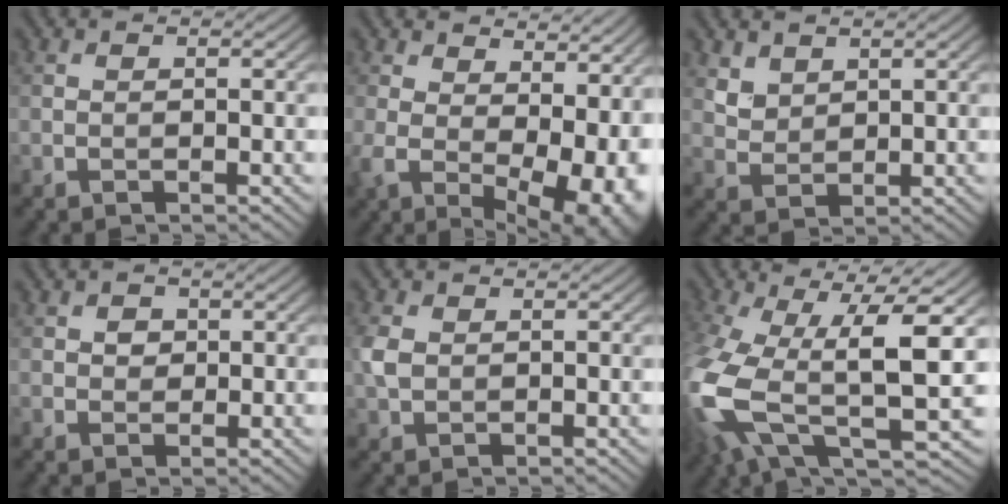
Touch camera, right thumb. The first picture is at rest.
{"total": 15.5, "force": [1.9, 8.8, 12.7], "torque": [-0.187, -0.023, 0.079]}
{"total": 3.0, "force": [2.2, 1.8, 1.1], "torque": [-0.034, -0.009, 0.052]}
{"total": 1.6, "force": [0.4, 1.4, 0.6], "torque": [-0.013, -0.002, 0.004]}
{"total": 2.6, "force": [0.3, 1.9, 1.7], "torque": [-0.051, 0.002, 0.004]}
{"total": 16.4, "force": [-2.5, 7.4, 14.4], "torque": [-0.344, -0.024, -0.038]}